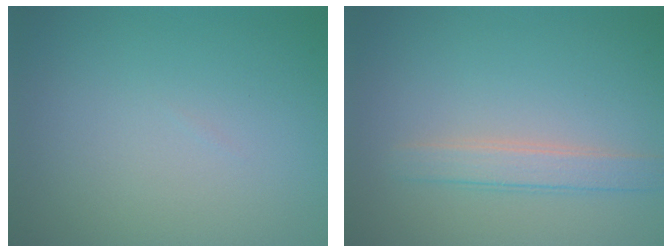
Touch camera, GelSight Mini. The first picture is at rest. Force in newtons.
{"total": 2.4, "press": 2.4, "slide": 0.2}